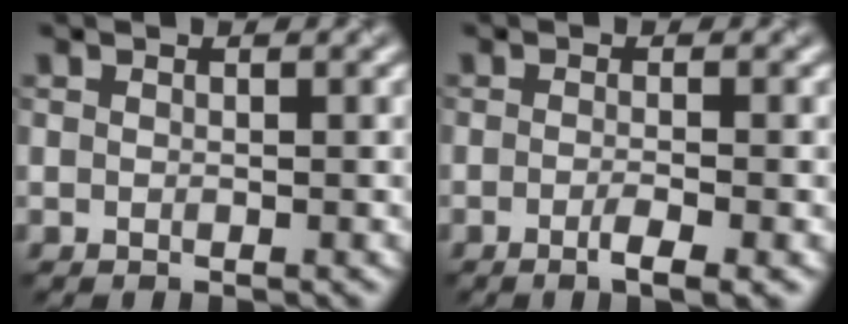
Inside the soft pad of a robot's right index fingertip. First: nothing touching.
{"total": 2.4, "force": [-0.9, 0.8, 2.1], "torque": [-0.031, -0.001, -0.018]}